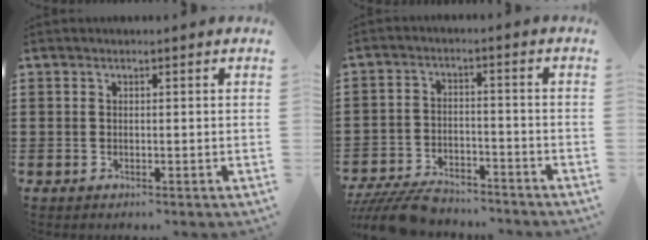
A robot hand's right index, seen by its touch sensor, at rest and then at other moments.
{"total": 6.6, "force": [-6.2, 1.3, 1.6], "torque": [-0.038, 0.008, -0.122]}